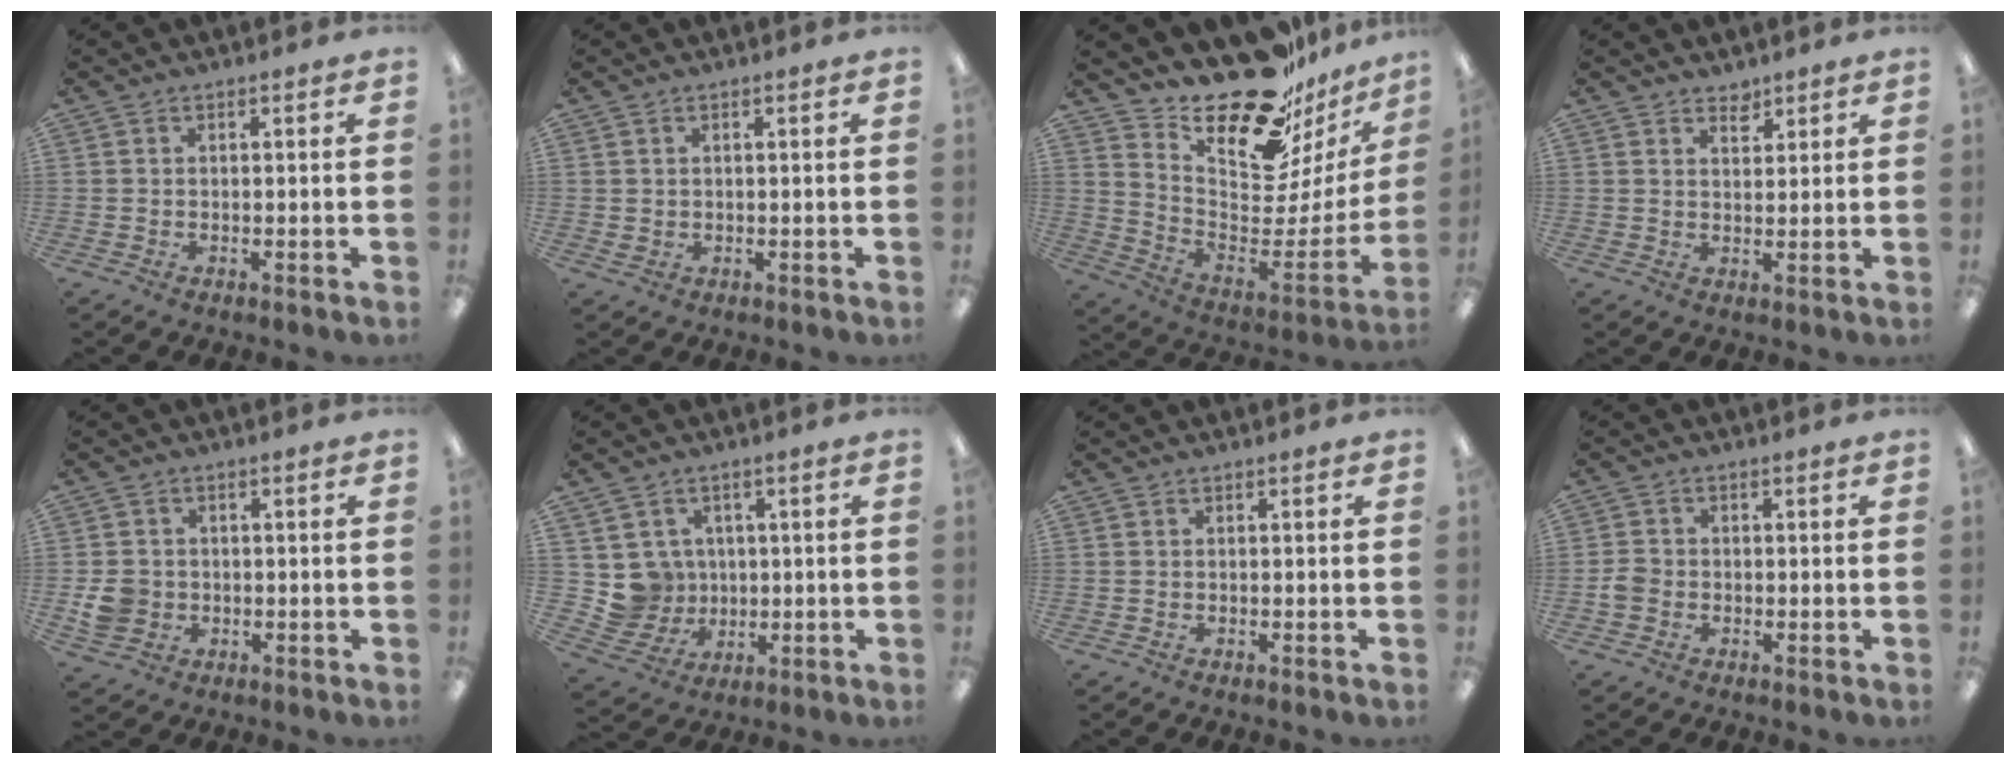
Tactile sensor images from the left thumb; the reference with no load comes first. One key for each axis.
{"total": 1.1, "fx": 0.8, "fy": 0.8, "fz": 0.2, "tx": -0.005, "ty": 0.002, "tz": 0.014}
{"total": 22.2, "fx": 18.7, "fy": 7.4, "fz": 9.3, "tx": -0.124, "ty": -0.158, "tz": 0.318}
{"total": 3.0, "fx": 2.7, "fy": 1.2, "fz": 0.5, "tx": 0.004, "ty": -0.021, "tz": 0.047}
{"total": 5.3, "fx": -0.7, "fy": 4.9, "fz": 2.0, "tx": -0.028, "ty": 0.005, "tz": -0.010}
{"total": 7.5, "fx": 1.8, "fy": 7.2, "fz": 0.5, "tx": -0.033, "ty": -0.006, "tz": 0.046}
{"total": 0.0}
{"total": 2.6, "fx": -0.8, "fy": 2.2, "fz": 1.2, "tx": -0.020, "ty": 0.006, "tz": -0.016}